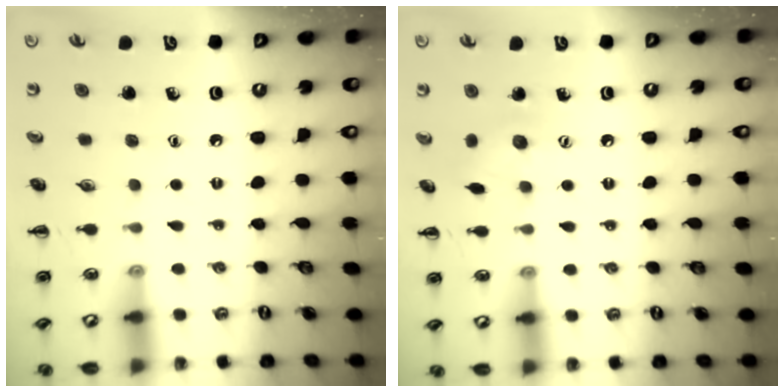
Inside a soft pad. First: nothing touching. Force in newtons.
{"total": 6.5, "press": 6.4, "slide": 1.4}